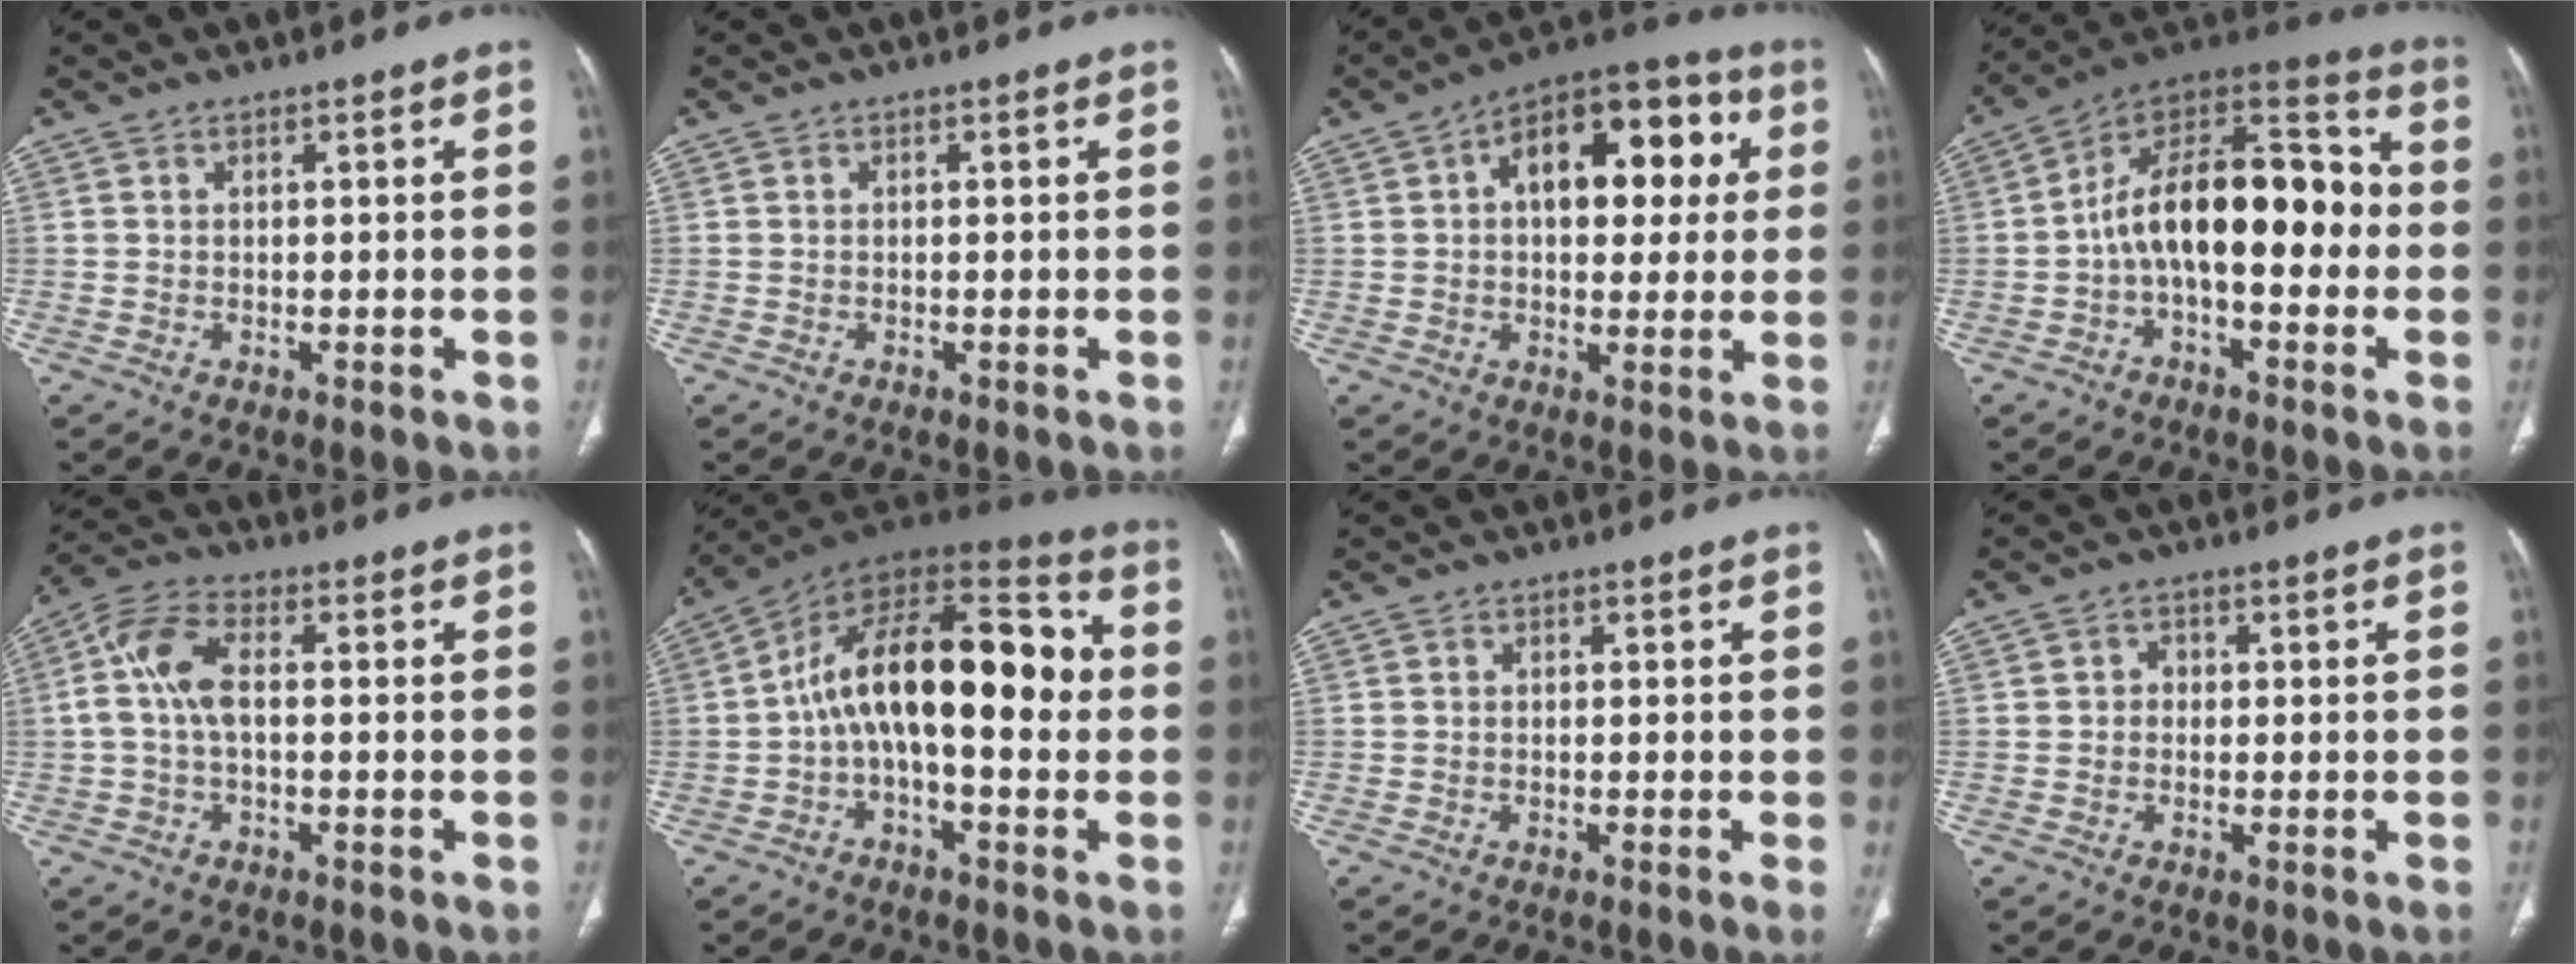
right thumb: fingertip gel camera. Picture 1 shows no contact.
{"total": 0.0}
{"total": 18.1, "force": [4.4, 10.3, 14.2], "torque": [-0.151, 0.027, 0.055]}
{"total": 20.1, "force": [-1.7, 10.2, 17.2], "torque": [-0.245, 0.060, -0.036]}
{"total": 8.1, "force": [0.4, 3.8, 7.2], "torque": [-0.163, 0.024, 0.003]}
{"total": 21.6, "force": [0.0, 10.0, 19.2], "torque": [-0.274, 0.051, -0.010]}
{"total": 0.7, "force": [-0.2, 0.0, 0.6], "torque": [-0.010, 0.000, -0.007]}
{"total": 1.7, "force": [-0.1, 1.6, 0.7], "torque": [0.002, 0.006, -0.006]}